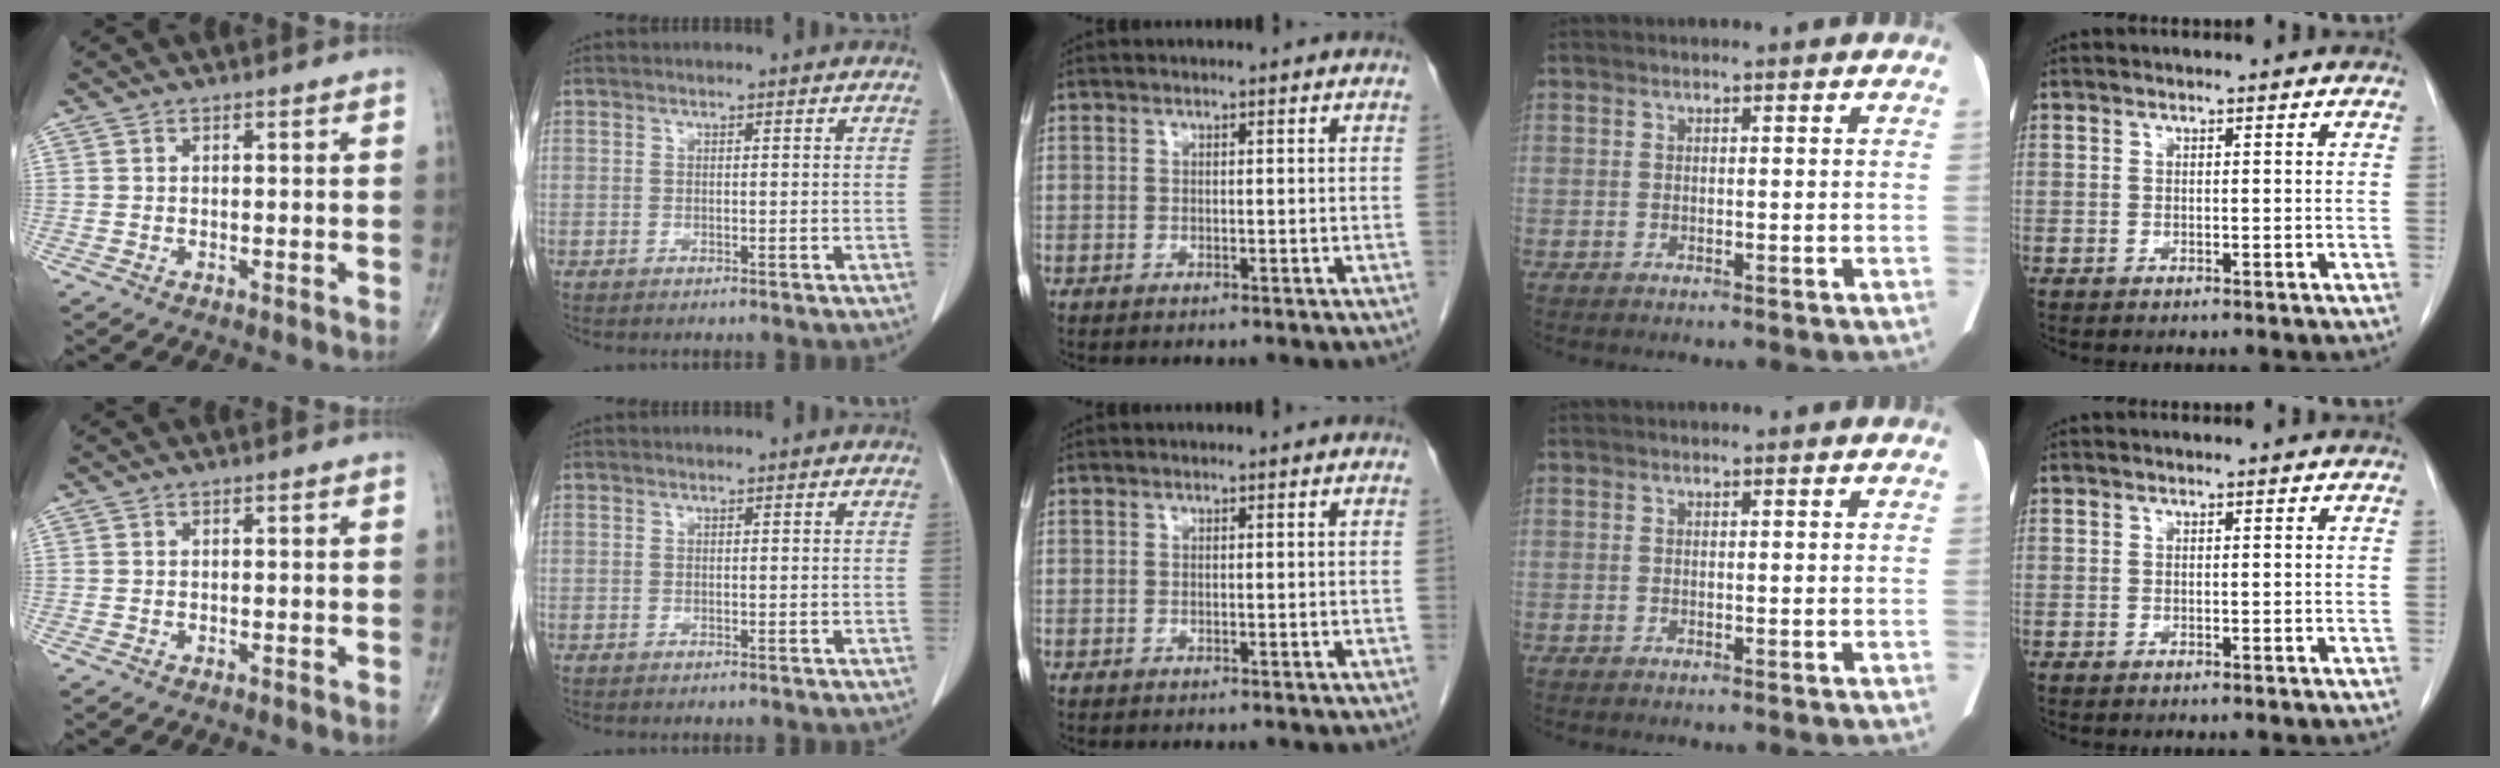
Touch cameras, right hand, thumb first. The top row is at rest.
{}